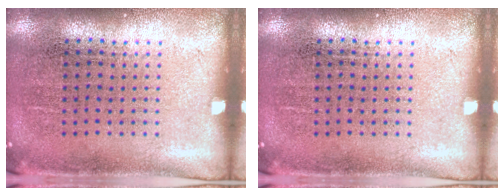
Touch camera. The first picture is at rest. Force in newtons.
{"total": 0.0}